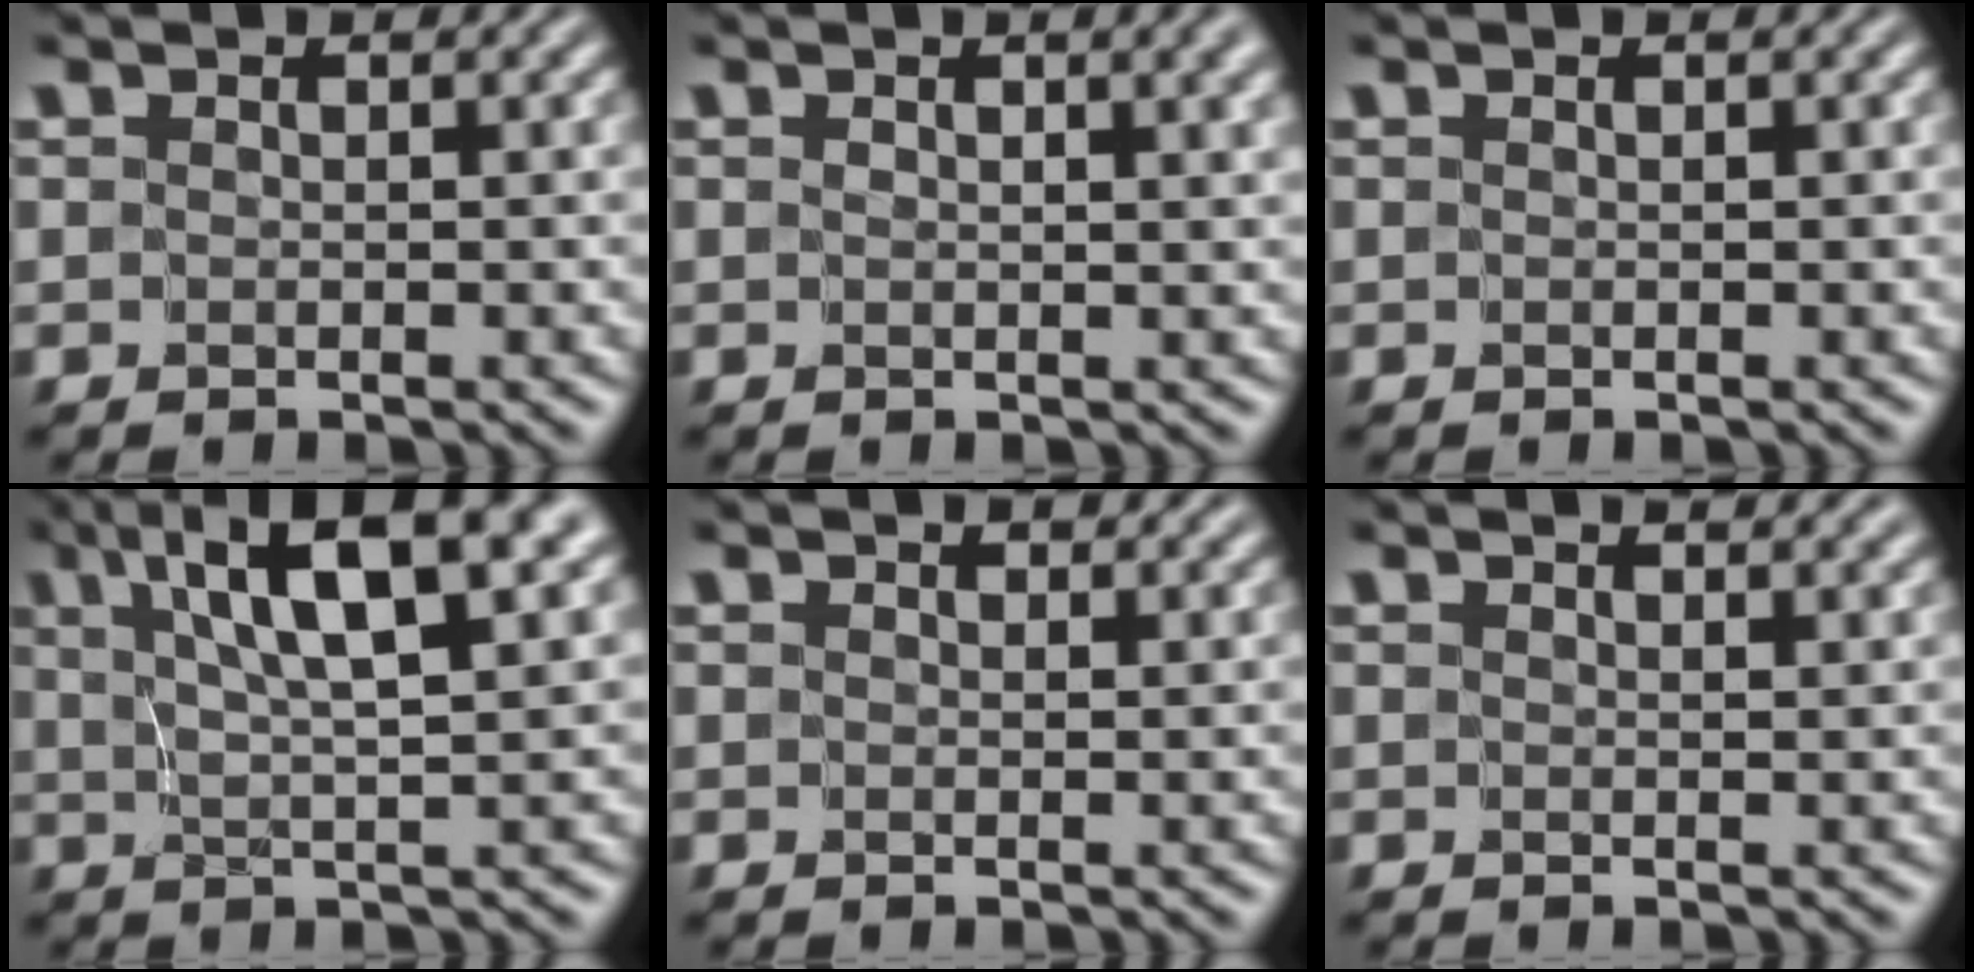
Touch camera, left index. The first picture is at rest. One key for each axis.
{"total": 3.7, "fx": 2.0, "fy": 1.3, "fz": 2.8, "tx": -0.013, "ty": 0.013, "tz": 0.012}
{"total": 0.0}
{"total": 8.7, "fx": 3.9, "fy": 1.9, "fz": 7.5, "tx": -0.114, "ty": 0.016, "tz": 0.066}
{"total": 1.9, "fx": 1.3, "fy": 0.9, "fz": 1.0, "tx": -0.009, "ty": 0.003, "tz": 0.016}
{"total": 2.4, "fx": 2.0, "fy": 0.6, "fz": 1.1, "tx": -0.001, "ty": 0.008, "tz": 0.012}